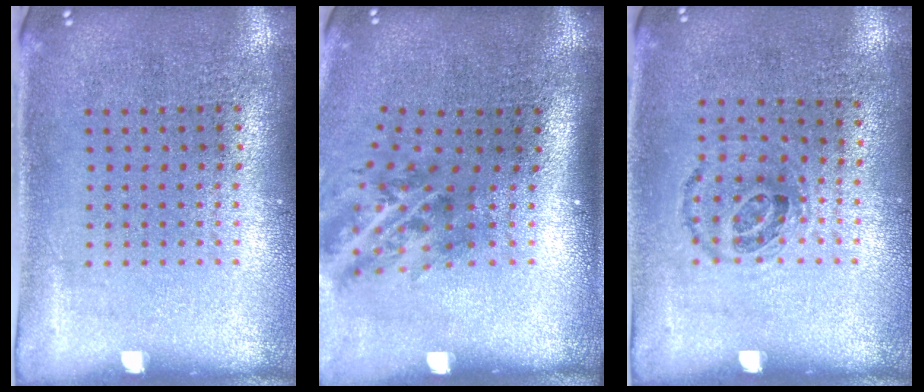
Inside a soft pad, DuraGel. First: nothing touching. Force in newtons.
{"total": 1.7, "press": 1.1, "slide": 1.3}
{"total": 0.9, "press": 0.7, "slide": 0.6}